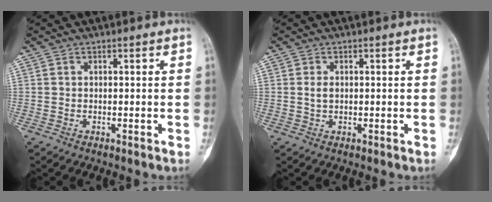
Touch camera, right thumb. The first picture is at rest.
{"total": 1.6, "force": [0.2, 0.9, 1.2], "torque": [-0.023, -0.001, 0.006]}